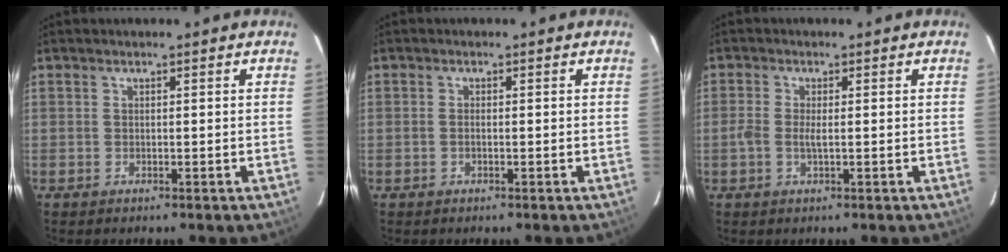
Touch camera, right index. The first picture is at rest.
{"total": 0.9, "force": [-0.2, 0.3, 0.8], "torque": [-0.016, -0.001, -0.006]}
{"total": 2.6, "force": [-0.4, 0.8, 2.5], "torque": [-0.053, -0.003, -0.010]}